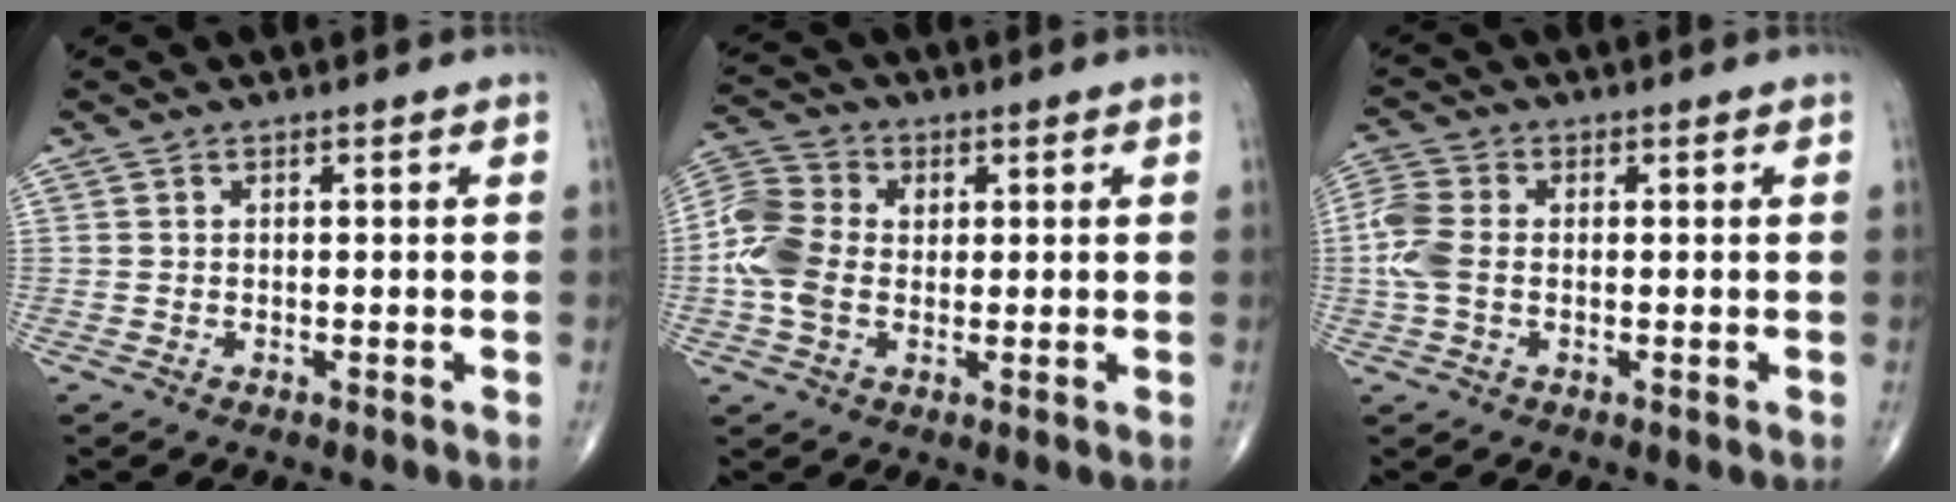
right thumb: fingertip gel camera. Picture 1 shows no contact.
{"total": 9.6, "force": [0.0, 7.1, 6.5], "torque": [-0.140, 0.018, -0.007]}
{"total": 6.3, "force": [-0.4, 4.1, 4.7], "torque": [-0.133, 0.012, -0.014]}